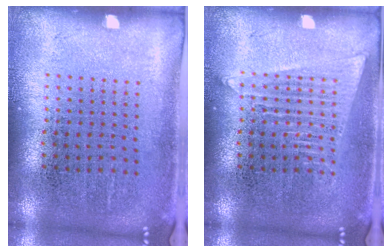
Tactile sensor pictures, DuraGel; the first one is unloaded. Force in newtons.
{"total": 1.8, "press": 1.8, "slide": 0.3}